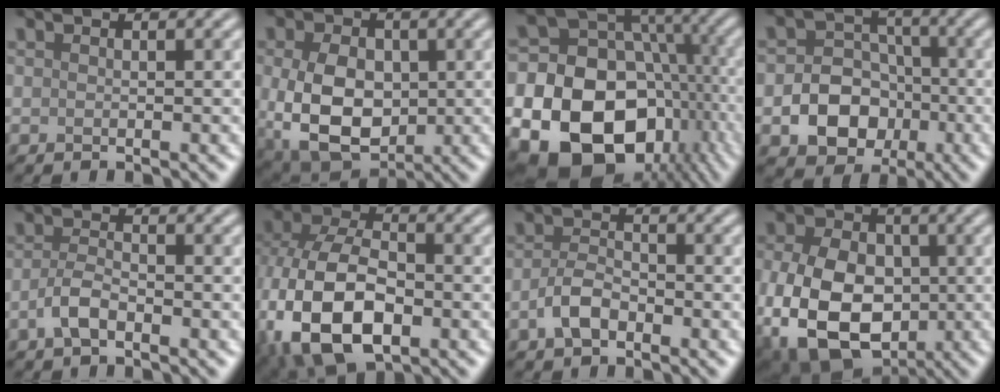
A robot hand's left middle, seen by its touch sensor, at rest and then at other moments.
{"total": 9.2, "force": [-0.4, 6.4, 6.5], "torque": [-0.136, -0.012, -0.003]}
{"total": 23.4, "force": [-7.3, 19.2, 11.2], "torque": [-0.204, -0.043, -0.135]}
{"total": 7.0, "force": [-2.1, 5.8, 3.4], "torque": [-0.029, -0.007, -0.054]}
{"total": 2.4, "force": [-1.3, 1.0, 1.8], "torque": [-0.039, 0.005, -0.030]}
{"total": 15.1, "force": [-4.4, 9.2, 11.1], "torque": [-0.239, -0.028, -0.074]}
{"total": 2.9, "force": [-1.5, 1.5, 1.9], "torque": [-0.041, 0.005, -0.034]}
{"total": 12.7, "force": [-3.1, 8.8, 8.7], "torque": [-0.163, -0.021, -0.052]}